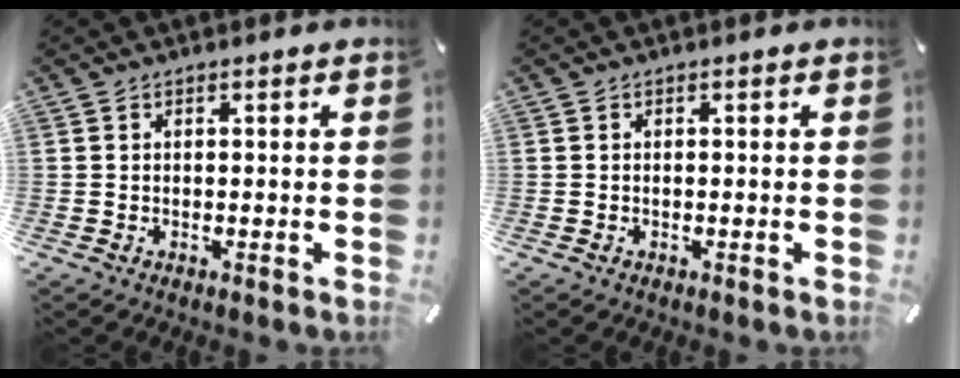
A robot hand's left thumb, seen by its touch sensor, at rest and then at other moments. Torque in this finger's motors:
{"motor_torque": [0.00, -0.10, 0.08, -0.06, 0.00]}